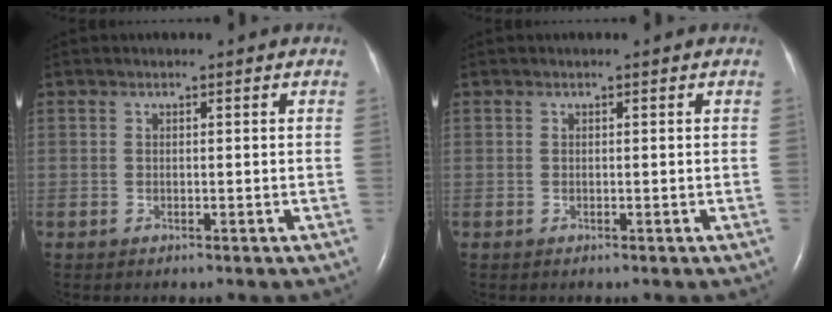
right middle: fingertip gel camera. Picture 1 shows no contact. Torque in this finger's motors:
{"motor_torque": [0.00, 0.00, 0.00, 0.00]}